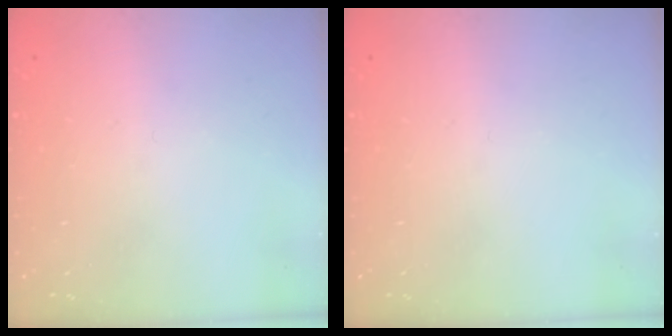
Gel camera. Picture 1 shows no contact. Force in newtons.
{"total": 0.0}